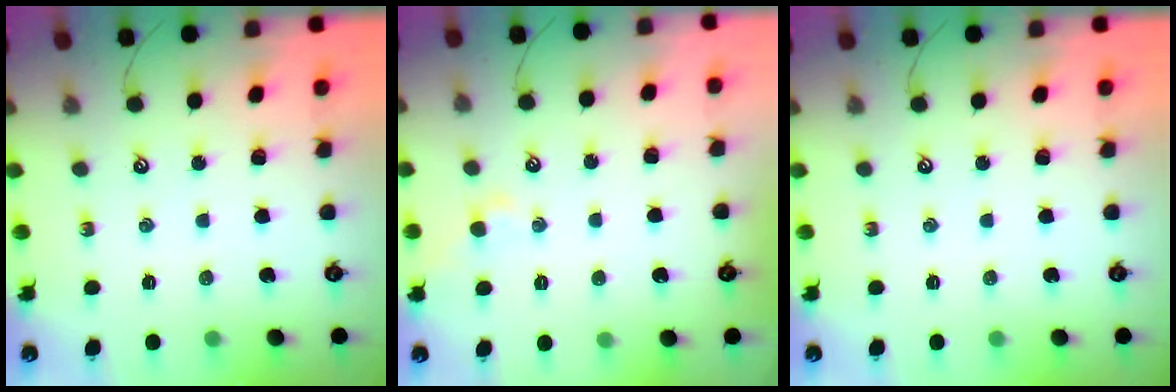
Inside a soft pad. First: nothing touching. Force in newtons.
{"total": 1.4, "press": 1.4, "slide": 0.1}
{"total": 0.0}